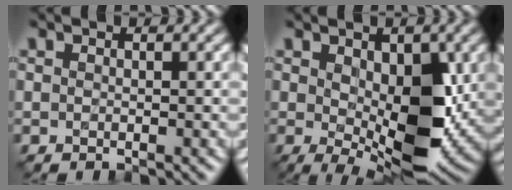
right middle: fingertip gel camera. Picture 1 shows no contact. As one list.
[{"total": 7.4, "force": [0.4, 3.6, 6.5], "torque": [-0.112, -0.007, 0.011]}]